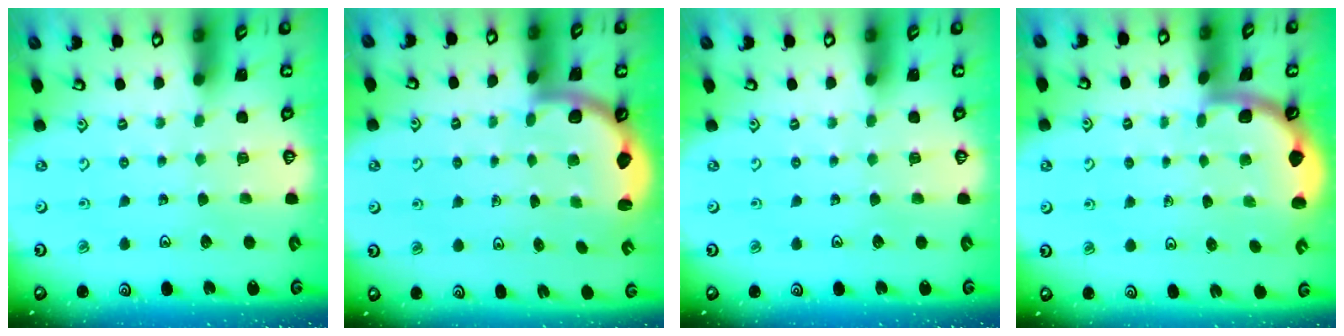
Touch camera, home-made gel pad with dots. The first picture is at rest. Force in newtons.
{"total": 2.6, "press": 2.5, "slide": 0.6}
{"total": 0.0}
{"total": 1.7, "press": 1.7, "slide": 0.1}